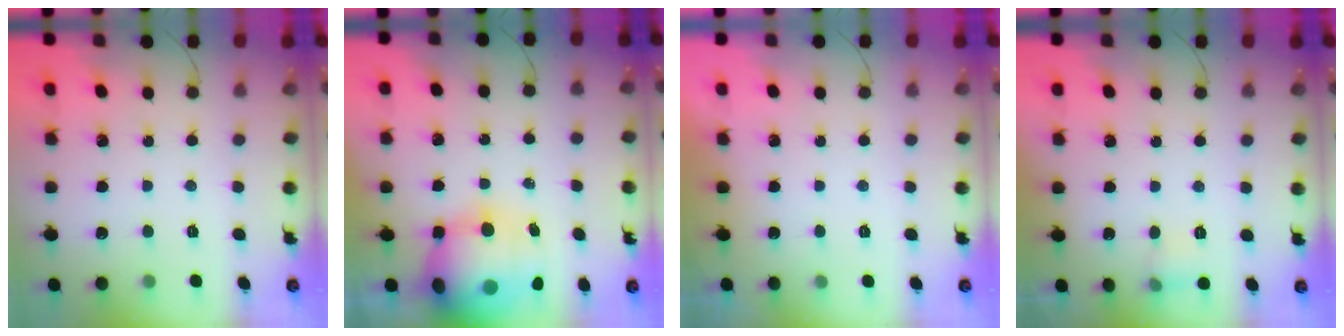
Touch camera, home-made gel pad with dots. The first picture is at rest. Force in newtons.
{"total": 22.3, "press": 21.8, "slide": 5.0}
{"total": 0.0}
{"total": 6.6, "press": 6.3, "slide": 2.0}